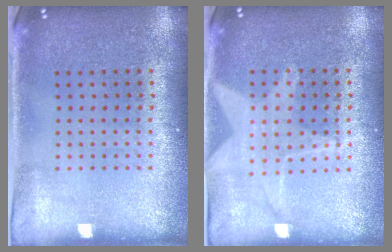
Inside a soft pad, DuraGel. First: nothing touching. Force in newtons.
{"total": 1.3, "press": 1.3, "slide": 0.3}